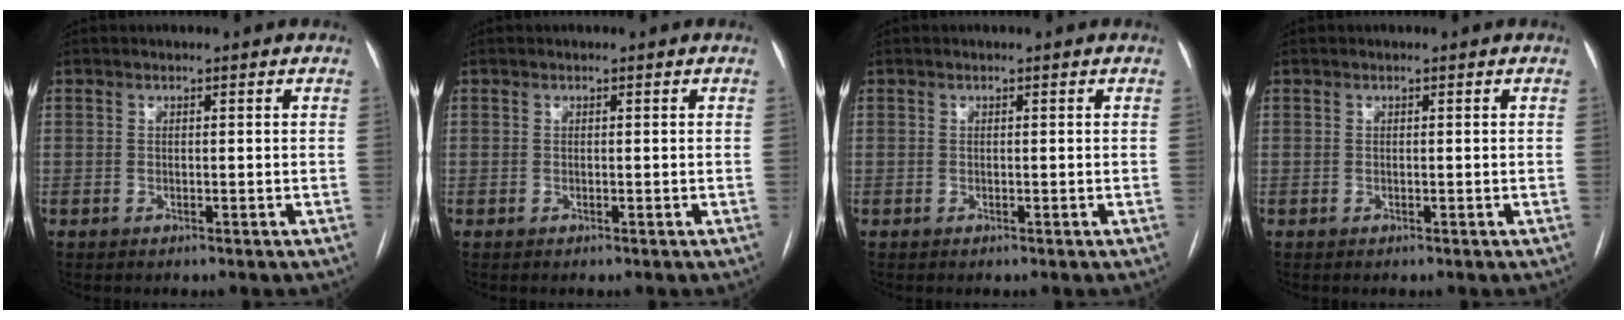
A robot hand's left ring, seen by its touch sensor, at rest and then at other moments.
{"total": 0.0}
{"total": 0.0}
{"total": 0.0}